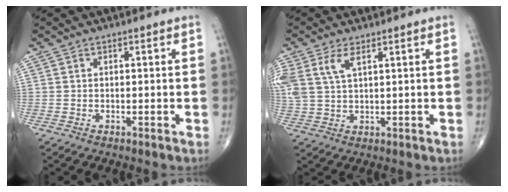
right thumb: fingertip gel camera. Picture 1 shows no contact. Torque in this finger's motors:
{"motor_torque": [0.14, 0.17, 0.73, 0.39, 0.09]}